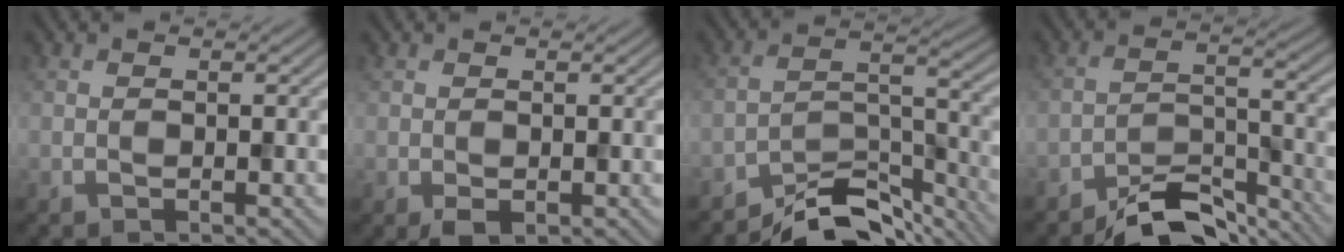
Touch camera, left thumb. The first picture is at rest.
{"total": 1.2, "force": [-0.4, 0.7, 0.8], "torque": [-0.014, -0.005, -0.005]}
{"total": 8.9, "force": [-8.1, 2.2, 3.0], "torque": [-0.041, 0.005, -0.151]}
{"total": 7.3, "force": [-6.4, 1.9, 2.9], "torque": [-0.046, 0.004, -0.120]}